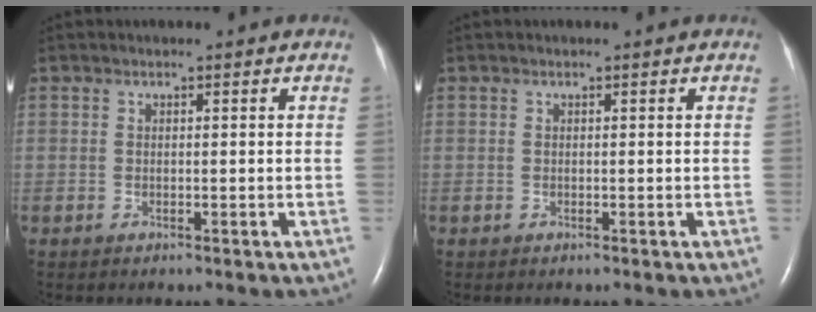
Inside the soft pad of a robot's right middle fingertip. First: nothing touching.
{"total": 0.0}